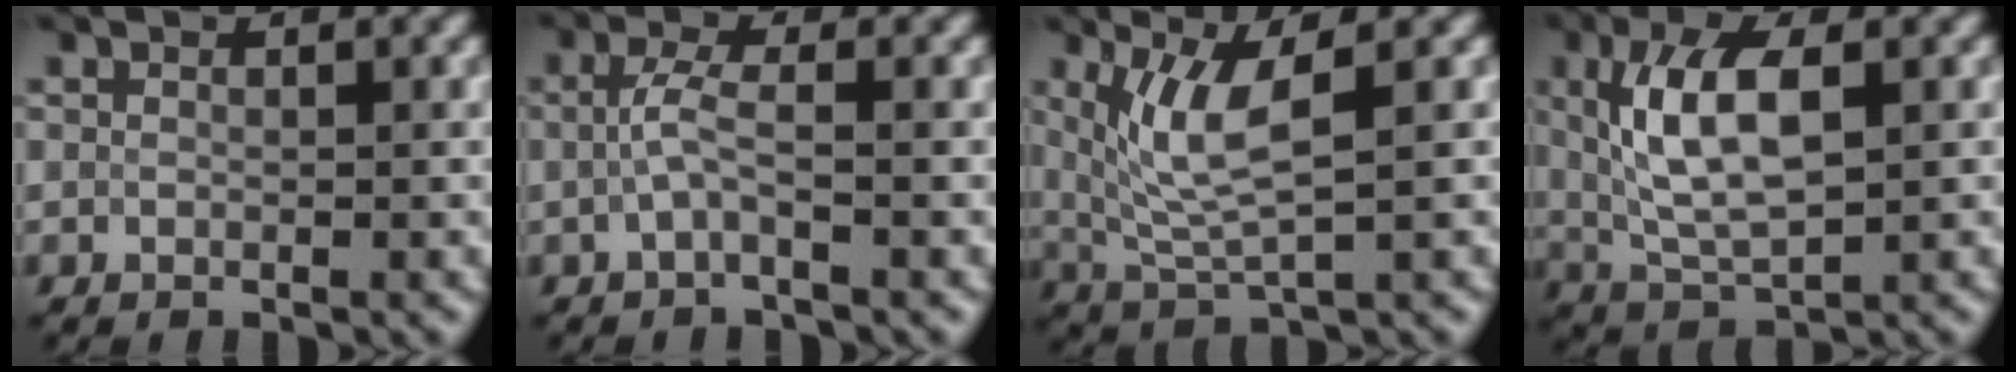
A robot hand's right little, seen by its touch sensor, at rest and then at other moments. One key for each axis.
{"total": 2.1, "fx": -0.3, "fy": 0.2, "fz": 2.0, "tx": -0.050, "ty": 0.006, "tz": -0.010}
{"total": 4.7, "fx": 1.4, "fy": 1.1, "fz": 4.4, "tx": -0.100, "ty": -0.005, "tz": 0.038}
{"total": 7.1, "fx": 1.5, "fy": 3.0, "fz": 6.2, "tx": -0.126, "ty": 0.009, "tz": 0.030}